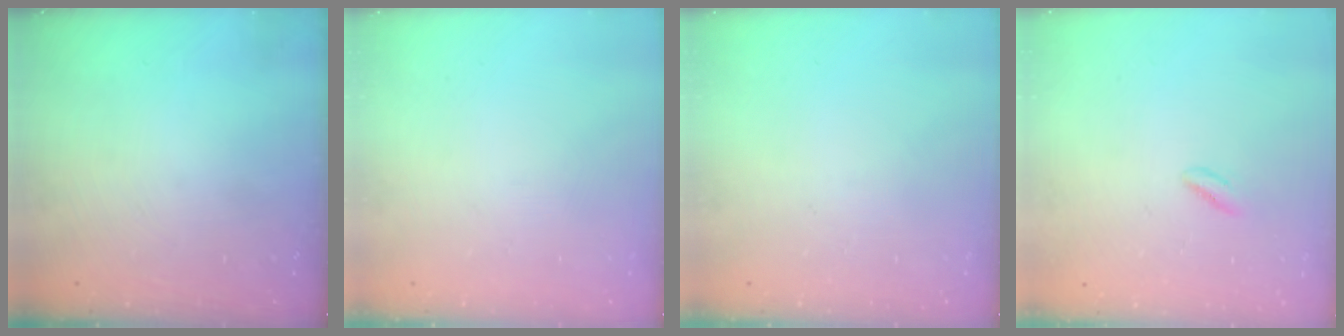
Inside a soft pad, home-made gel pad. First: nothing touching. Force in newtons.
{"total": 0.0}
{"total": 0.0}
{"total": 1.8, "press": 1.6, "slide": 0.9}